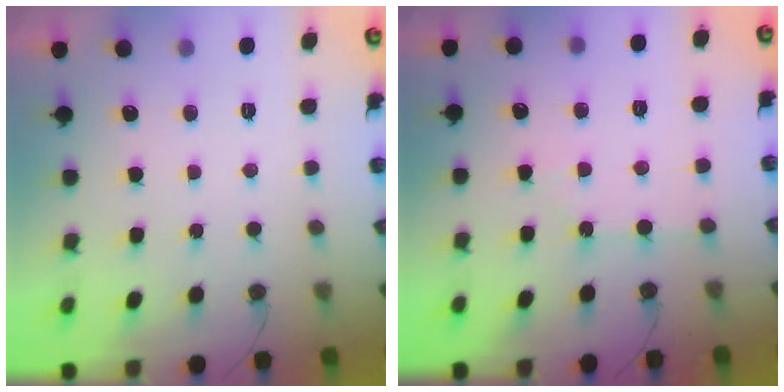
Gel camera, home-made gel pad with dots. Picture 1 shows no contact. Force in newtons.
{"total": 4.9, "press": 4.8, "slide": 0.8}